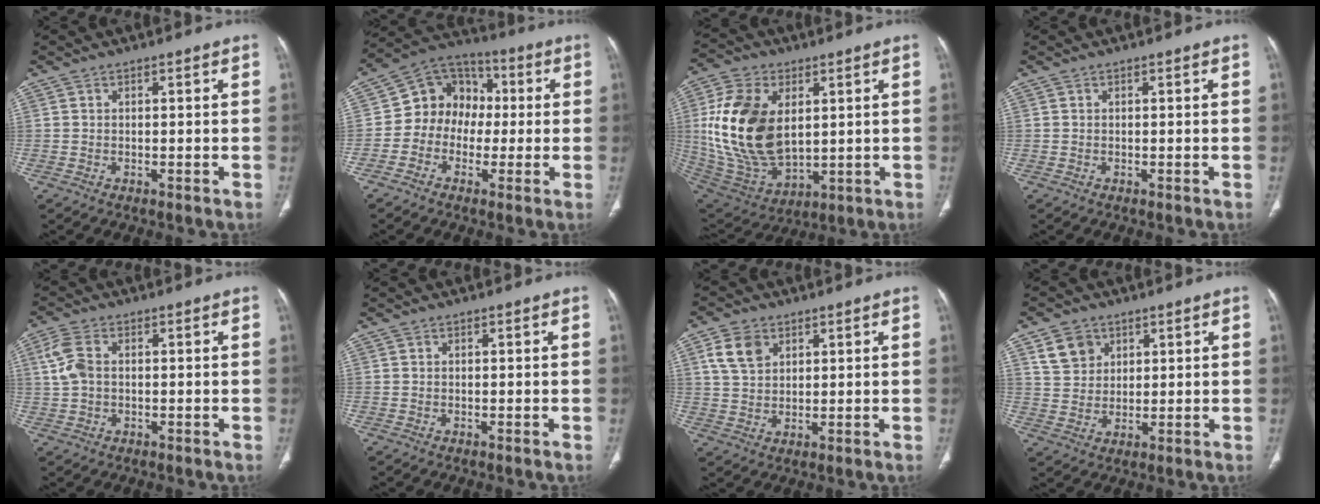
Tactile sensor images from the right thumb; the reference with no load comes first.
{"total": 11.6, "force": [-0.4, 9.9, 6.0], "torque": [-0.054, 0.034, -0.023]}
{"total": 21.4, "force": [3.4, 13.3, 16.4], "torque": [-0.313, -0.020, 0.081]}
{"total": 0.0}
{"total": 5.3, "force": [0.7, 3.4, 4.0], "torque": [-0.101, 0.010, 0.013]}
{"total": 0.0}
{"total": 6.5, "force": [2.9, 4.6, 3.6], "torque": [-0.054, -0.005, 0.060]}
{"total": 6.5, "force": [3.3, 5.1, 2.3], "torque": [-0.021, -0.013, 0.067]}